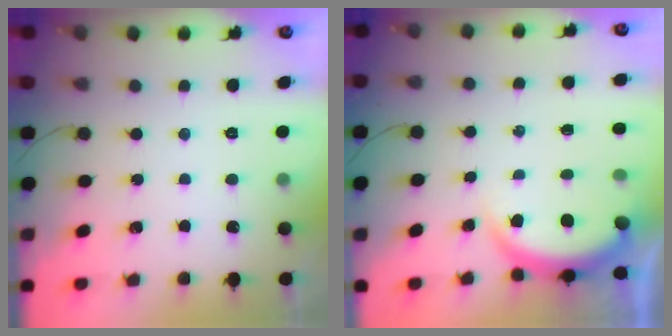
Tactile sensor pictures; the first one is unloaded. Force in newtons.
{"total": 4.6, "press": 4.5, "slide": 0.7}